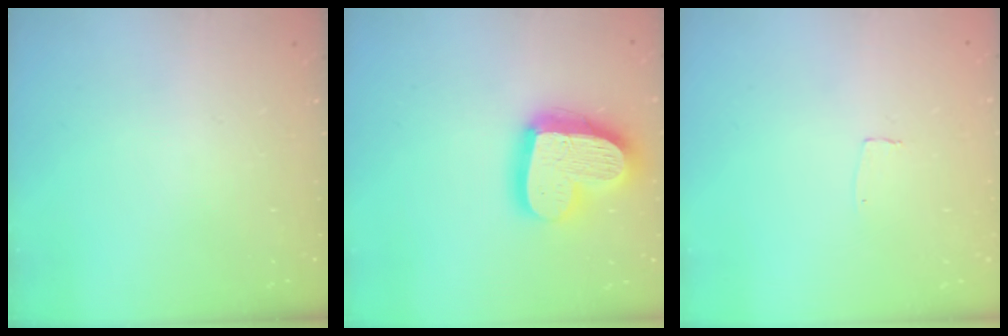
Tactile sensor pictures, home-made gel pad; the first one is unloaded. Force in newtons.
{"total": 20.8, "press": 20.7, "slide": 1.9}
{"total": 3.0, "press": 3.0, "slide": 0.2}